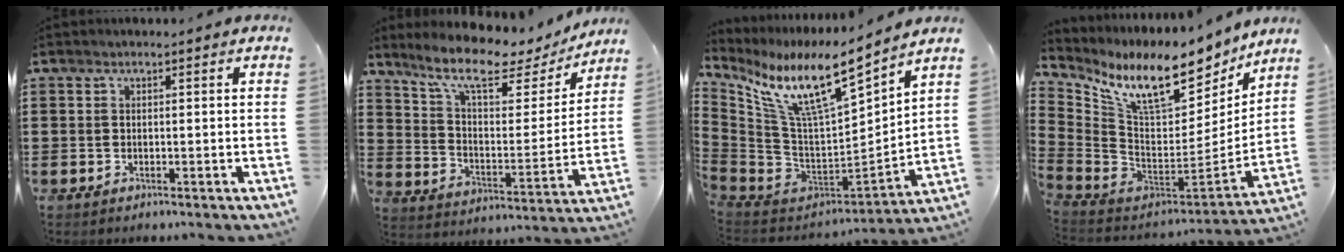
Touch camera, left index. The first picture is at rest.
{"total": 10.1, "force": [7.9, 2.6, 5.7], "torque": [-0.128, -0.045, 0.132]}
{"total": 12.6, "force": [8.2, 2.2, 9.2], "torque": [-0.212, -0.062, 0.135]}
{"total": 13.2, "force": [9.7, 3.3, 8.3], "torque": [-0.183, -0.071, 0.166]}